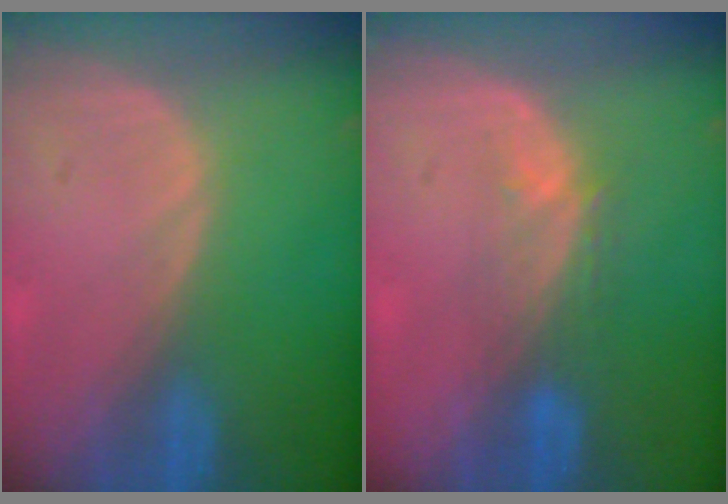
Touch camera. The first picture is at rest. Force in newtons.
{"total": 3.8, "press": 3.4, "slide": 1.6}